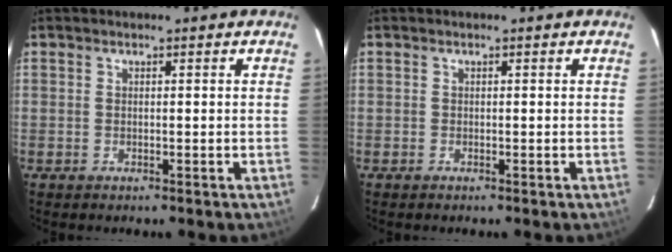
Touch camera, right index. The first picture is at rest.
{"total": 0.0}